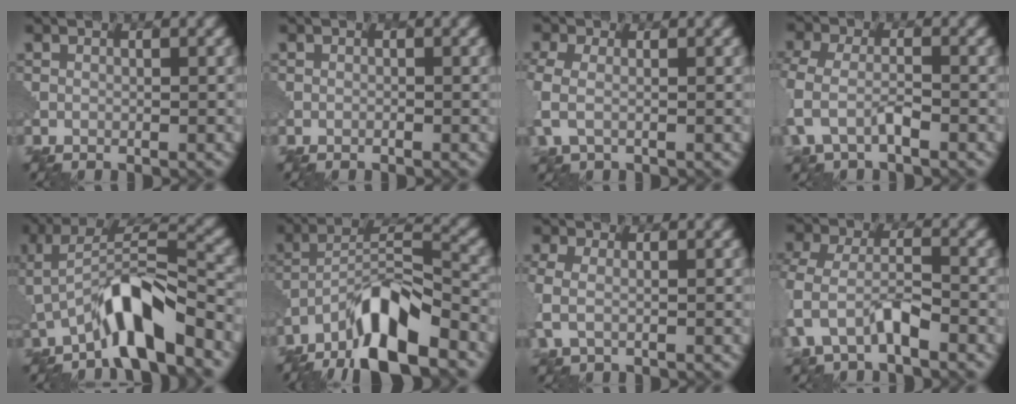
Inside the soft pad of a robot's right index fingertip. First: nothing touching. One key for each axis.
{"total": 0.0}
{"total": 3.3, "fx": -0.3, "fy": 2.1, "fz": 2.6, "tx": -0.074, "ty": -0.003, "tz": -0.014}
{"total": 3.7, "fx": -1.4, "fy": 1.8, "fz": 2.8, "tx": -0.076, "ty": 0.001, "tz": -0.035}
{"total": 7.1, "fx": -3.8, "fy": 1.9, "fz": 5.8, "tx": -0.107, "ty": 0.014, "tz": -0.067}
{"total": 10.7, "fx": -7.4, "fy": 2.9, "fz": 7.2, "tx": -0.121, "ty": 0.016, "tz": -0.141}
{"total": 2.5, "fx": -0.1, "fy": 1.5, "fz": 2.1, "tx": -0.055, "ty": -0.001, "tz": -0.008}
{"total": 4.8, "fx": -2.1, "fy": 2.4, "fz": 3.6, "tx": -0.083, "ty": 0.004, "tz": -0.044}